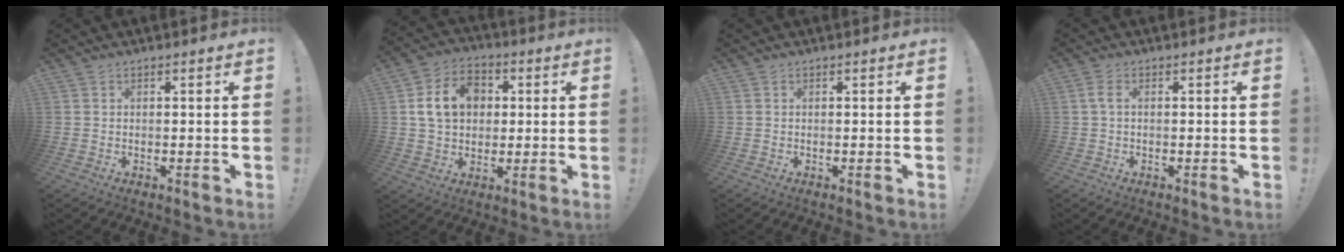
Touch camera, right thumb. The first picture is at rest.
{"total": 13.3, "force": [2.9, 10.6, 7.5], "torque": [-0.116, 0.002, 0.058]}
{"total": 0.0}
{"total": 2.2, "force": [0.2, 0.8, 2.1], "torque": [-0.039, 0.005, 0.005]}